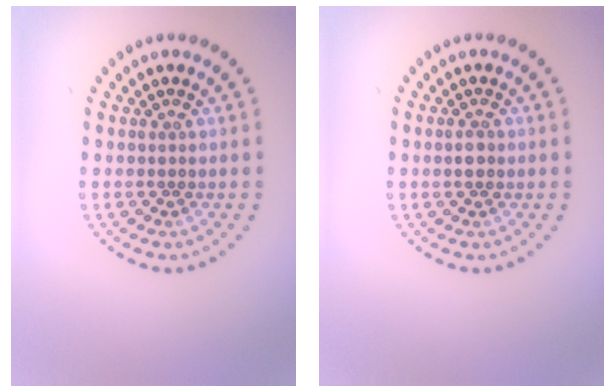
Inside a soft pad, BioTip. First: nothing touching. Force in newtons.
{"total": 1.0, "press": 0.9, "slide": 0.3}